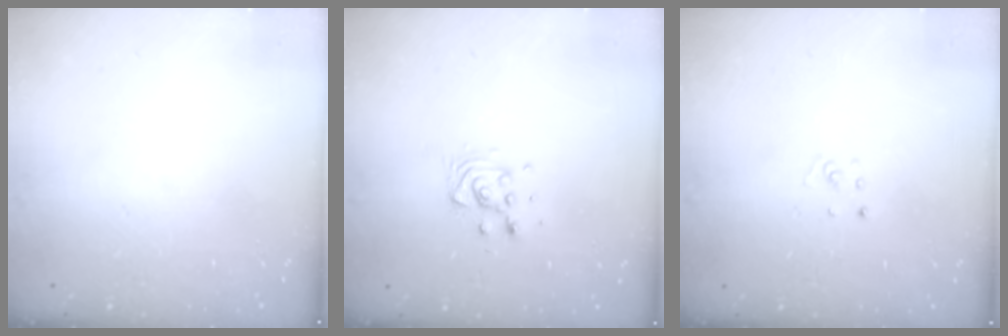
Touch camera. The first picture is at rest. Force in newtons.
{"total": 9.3, "press": 9.0, "slide": 2.3}
{"total": 3.1, "press": 3.1, "slide": 0.4}